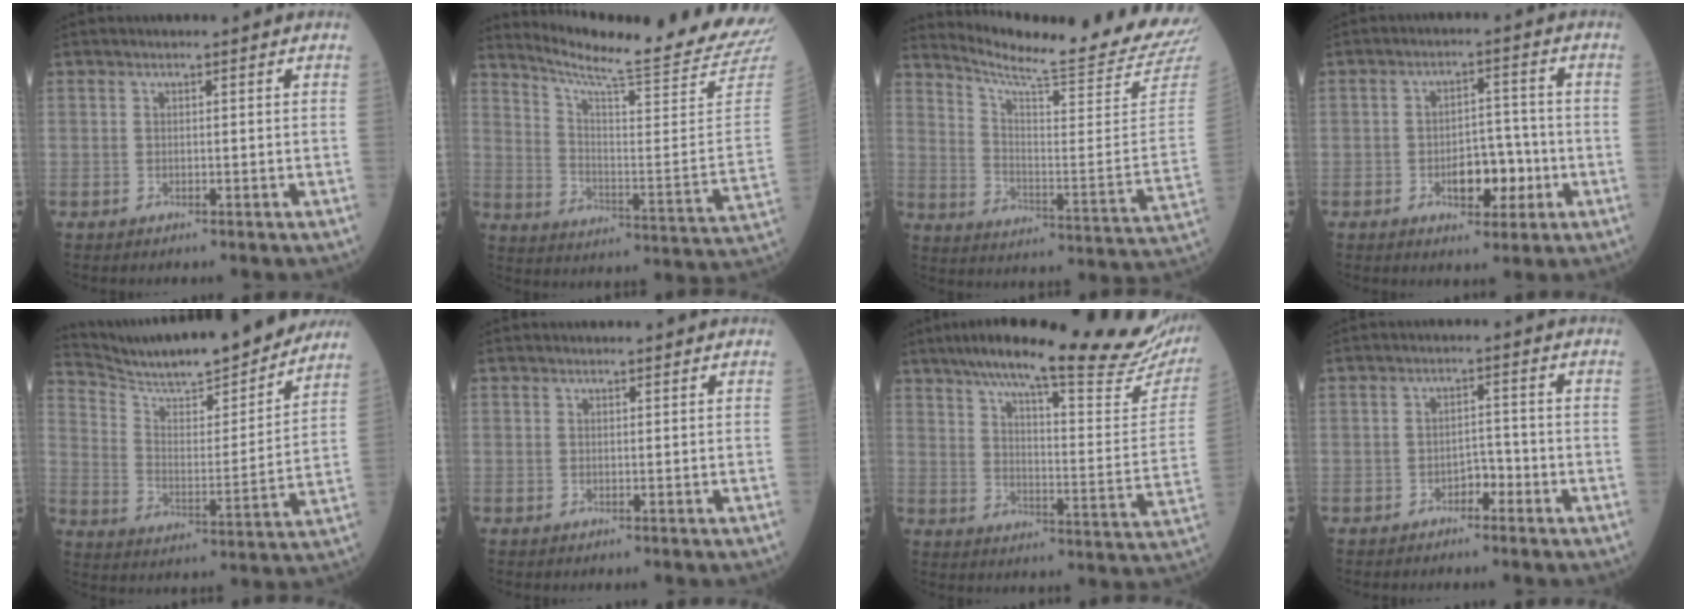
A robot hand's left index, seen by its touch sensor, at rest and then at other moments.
{"total": 24.3, "force": [22.9, -1.1, 8.0], "torque": [-0.137, -0.131, 0.294]}
{"total": 22.4, "force": [21.4, -0.9, 6.6], "torque": [-0.120, -0.129, 0.275]}
{"total": 6.4, "force": [-2.2, 3.3, 5.0], "torque": [-0.074, 0.011, -0.031]}
{"total": 21.8, "force": [19.9, 2.2, 8.6], "torque": [-0.148, -0.021, 0.293]}
{"total": 0.6, "force": [0.5, 0.1, 0.1], "torque": [-0.006, 0.001, 0.008]}
{"total": 29.5, "force": [24.0, 3.1, 16.8], "torque": [-0.241, -0.038, 0.310]}
{"total": 2.4, "force": [-1.6, 1.2, 1.3], "torque": [-0.013, 0.007, -0.029]}